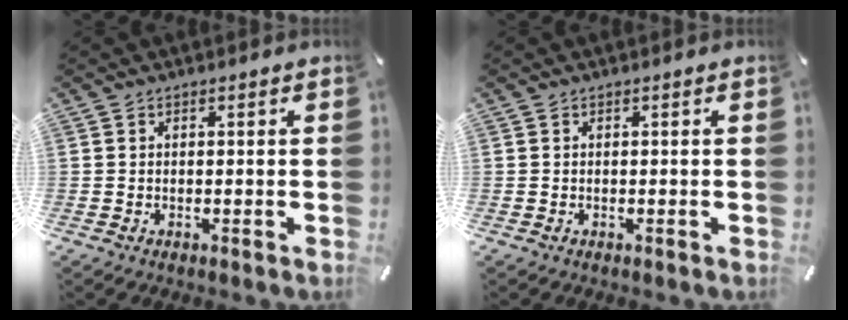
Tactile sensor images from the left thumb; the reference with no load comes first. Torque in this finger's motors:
{"motor_torque": [-0.01, 0.01, 0.02, -0.03, 0.01]}